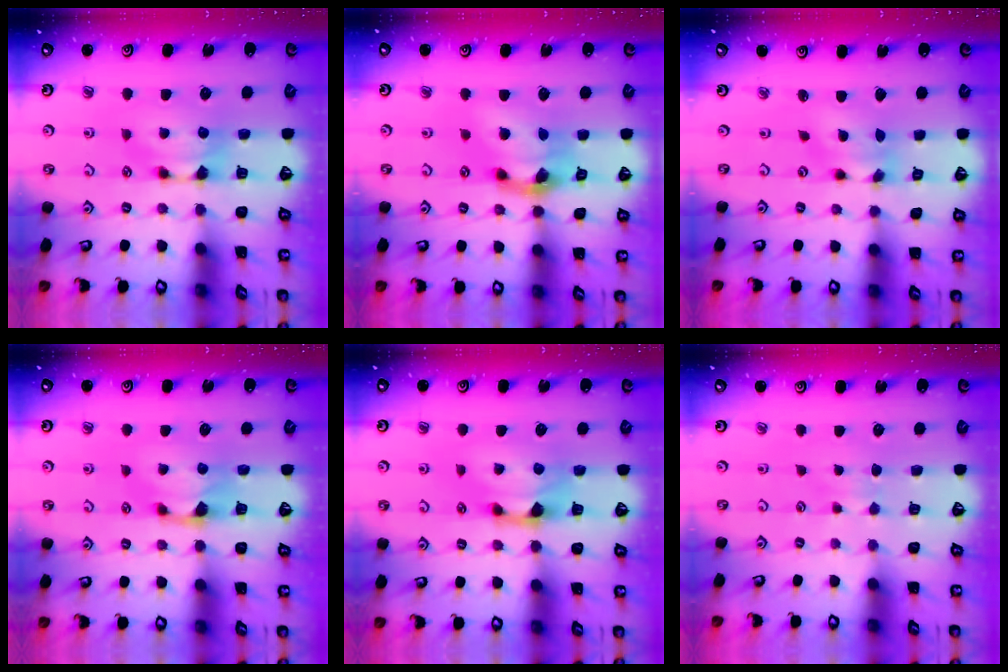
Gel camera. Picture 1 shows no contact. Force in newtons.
{"total": 6.5, "press": 6.0, "slide": 2.3}
{"total": 2.9, "press": 2.4, "slide": 1.6}
{"total": 0.6, "press": 0.2, "slide": 0.5}
{"total": 2.3, "press": 1.8, "slide": 1.4}
{"total": 3.1, "press": 3.1, "slide": 0.3}